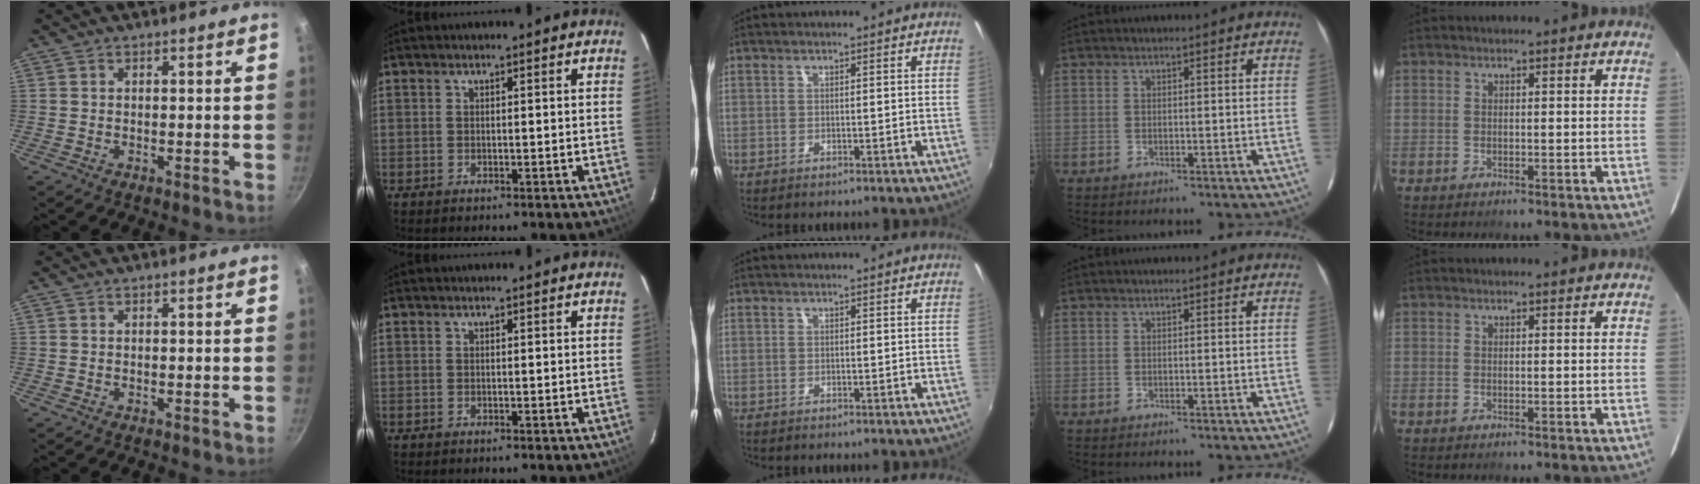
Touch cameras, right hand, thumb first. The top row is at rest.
{}